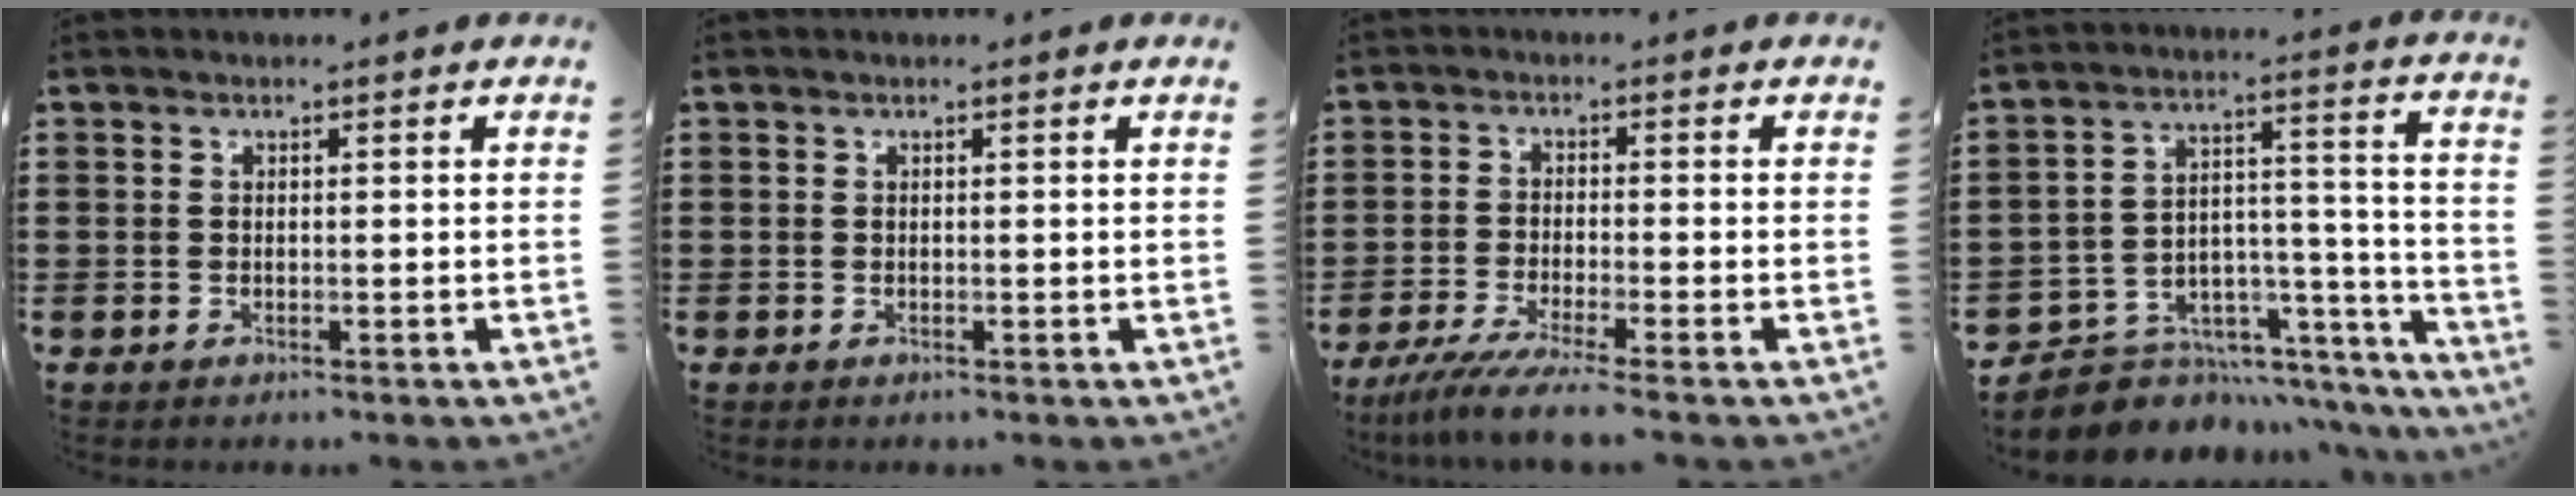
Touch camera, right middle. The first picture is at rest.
{"total": 0.0}
{"total": 4.7, "force": [-3.9, -0.5, 2.6], "torque": [-0.065, -0.023, -0.077]}
{"total": 5.3, "force": [-4.1, 3.3, 0.1], "torque": [-0.014, -0.006, -0.075]}